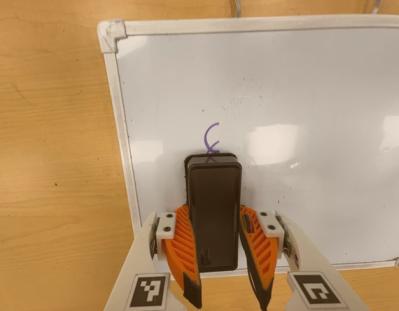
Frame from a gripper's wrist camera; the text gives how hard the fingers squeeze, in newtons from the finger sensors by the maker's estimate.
{"total": 14.1, "left": 14.3, "right": 13.9}